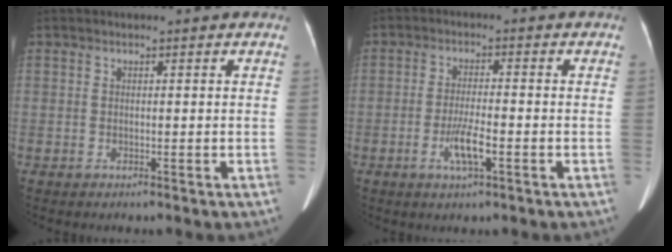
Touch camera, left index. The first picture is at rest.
{"total": 4.7, "force": [-2.0, 0.6, 4.2], "torque": [-0.084, -0.005, -0.037]}